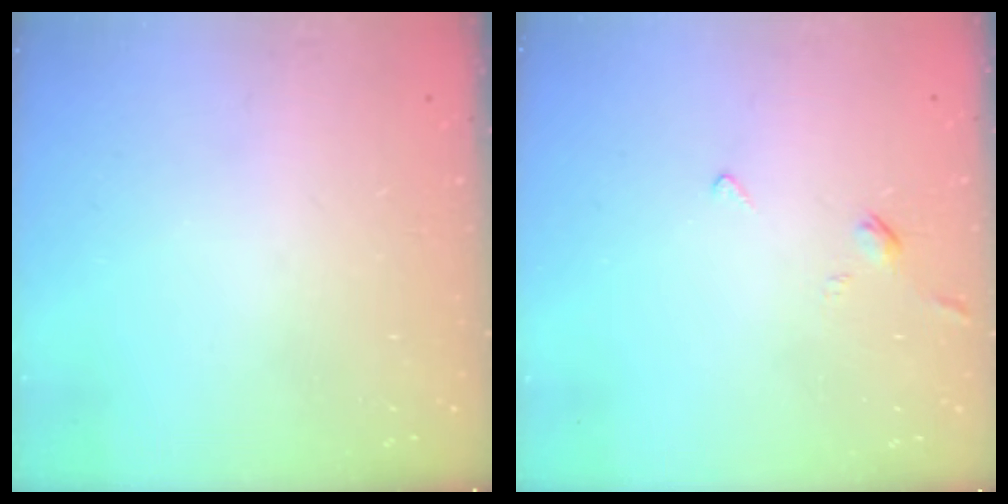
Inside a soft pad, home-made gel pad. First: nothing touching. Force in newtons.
{"total": 2.1, "press": 2.0, "slide": 0.6}